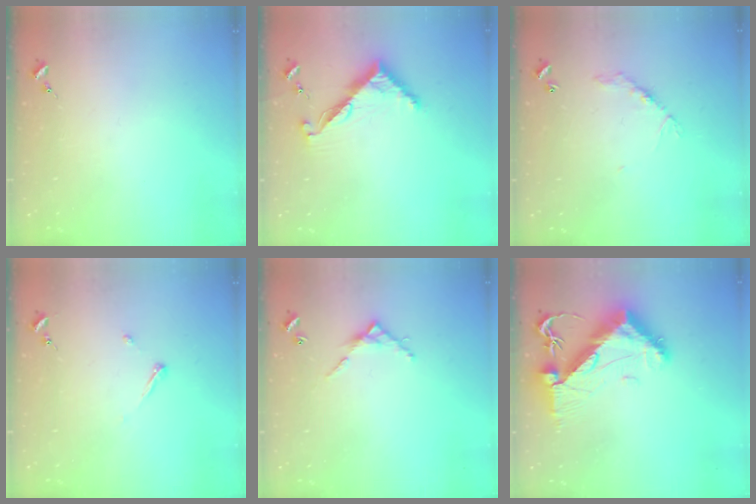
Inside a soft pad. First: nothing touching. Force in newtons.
{"total": 8.7, "press": 8.7, "slide": 0.6}
{"total": 6.4, "press": 6.4, "slide": 0.4}
{"total": 4.5, "press": 4.5, "slide": 0.4}
{"total": 6.3, "press": 6.3, "slide": 0.5}
{"total": 11.4, "press": 11.4, "slide": 1.2}